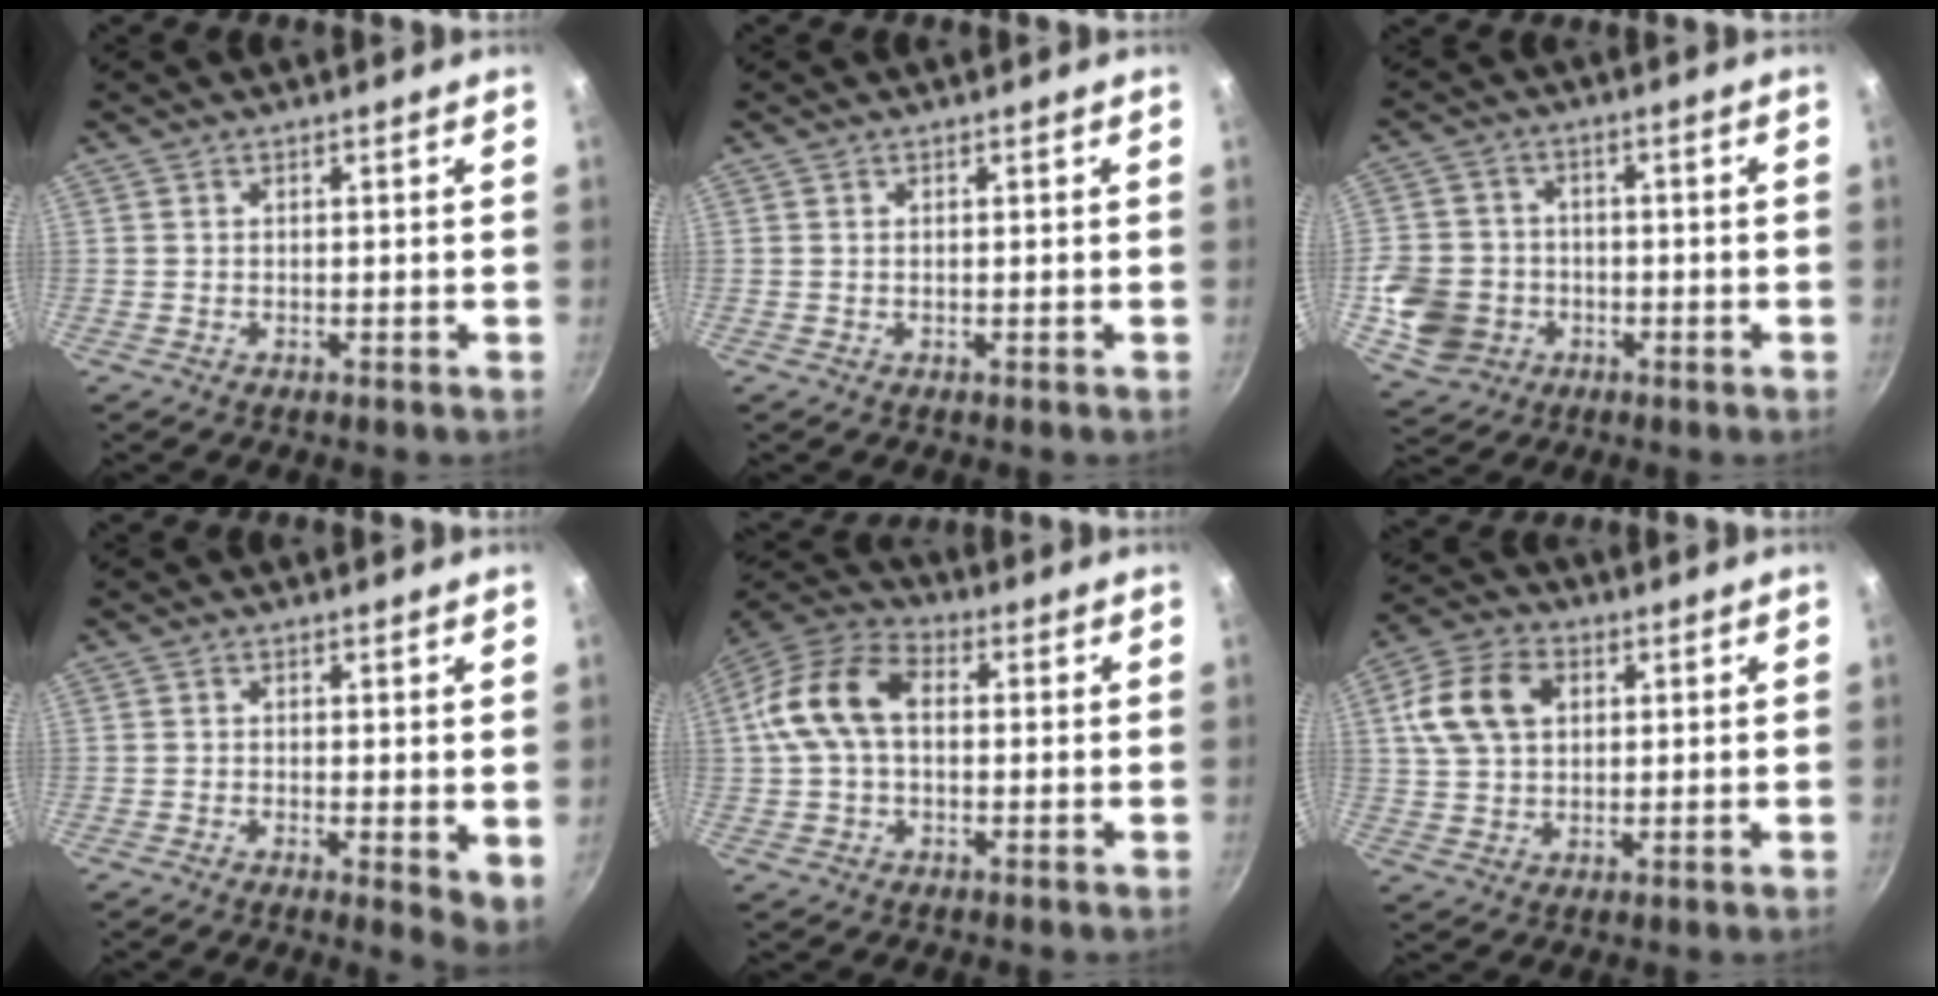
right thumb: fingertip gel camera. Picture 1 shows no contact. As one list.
[{"total": 0.0}, {"total": 10.8, "force": [-2.7, 9.4, 4.4], "torque": [-0.070, 0.012, -0.044]}, {"total": 3.9, "force": [-0.2, 1.0, 3.7], "torque": [-0.057, -0.012, -0.007]}, {"total": 12.8, "force": [1.3, 8.2, 9.8], "torque": [-0.196, 0.035, 0.014]}, {"total": 11.6, "force": [3.1, 8.0, 7.7], "torque": [-0.137, 0.012, 0.053]}]